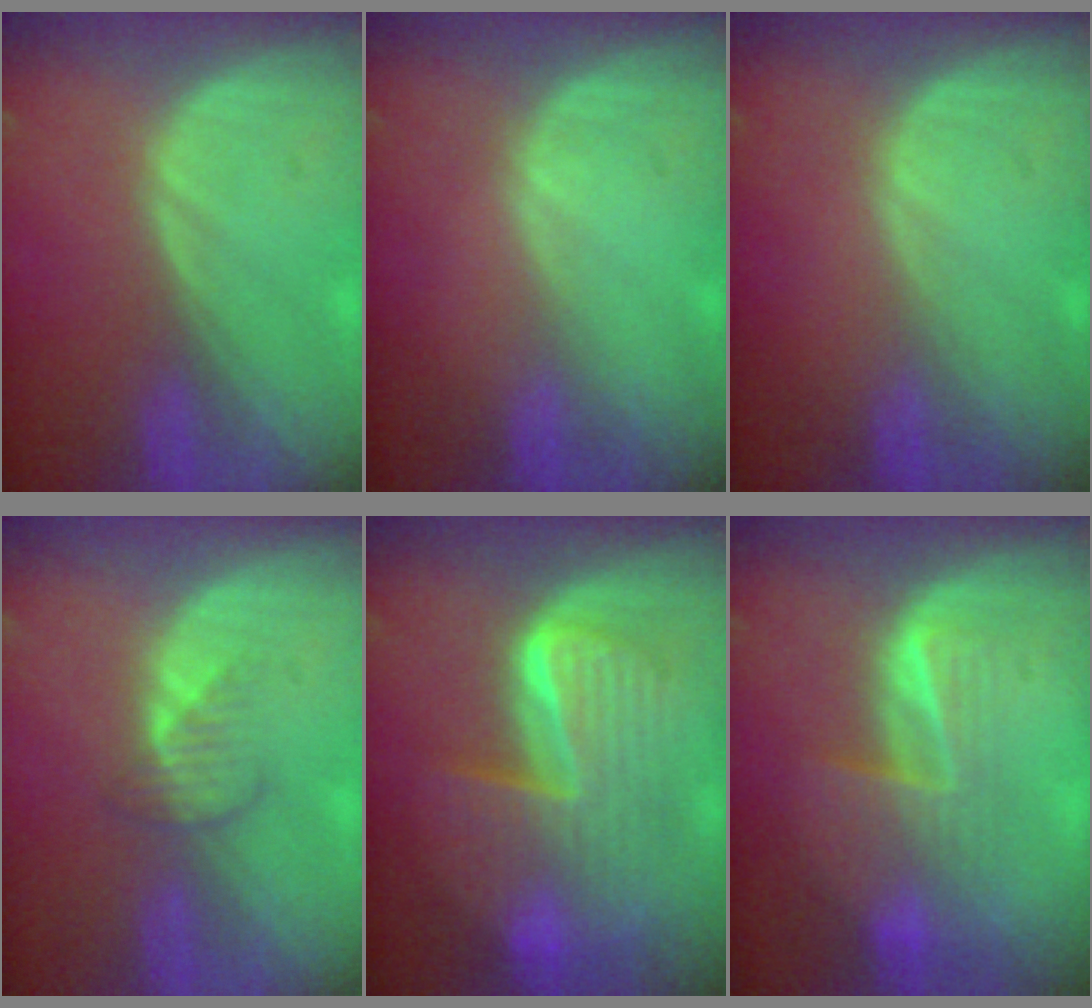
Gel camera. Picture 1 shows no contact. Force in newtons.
{"total": 0.0}
{"total": 0.0}
{"total": 2.5, "press": 2.5, "slide": 0.4}
{"total": 10.4, "press": 10.4, "slide": 1.0}
{"total": 6.9, "press": 6.4, "slide": 2.5}